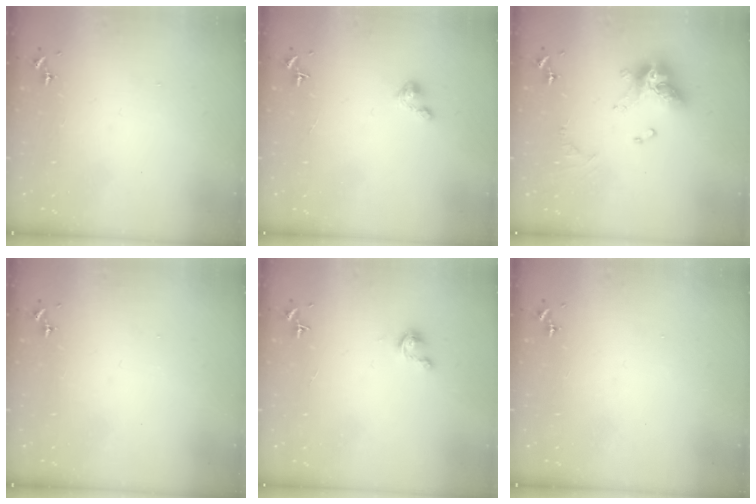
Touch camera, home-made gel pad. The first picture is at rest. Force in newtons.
{"total": 3.5, "press": 3.5, "slide": 0.3}
{"total": 15.1, "press": 15.0, "slide": 1.4}
{"total": 0.0}
{"total": 2.8, "press": 2.8, "slide": 0.3}
{"total": 0.0}